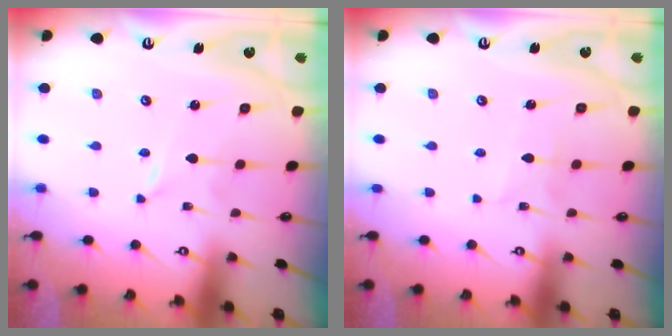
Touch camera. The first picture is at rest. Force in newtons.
{"total": 2.9, "press": 2.9, "slide": 0.4}